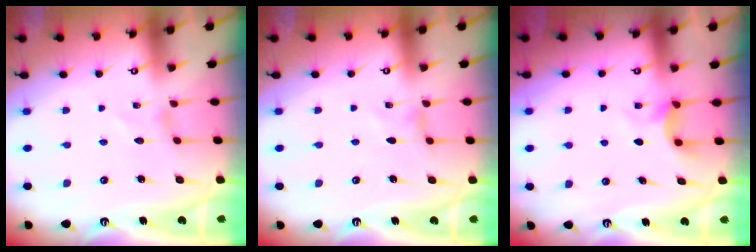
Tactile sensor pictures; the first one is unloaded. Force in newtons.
{"total": 0.0}
{"total": 4.2, "press": 4.2, "slide": 0.6}